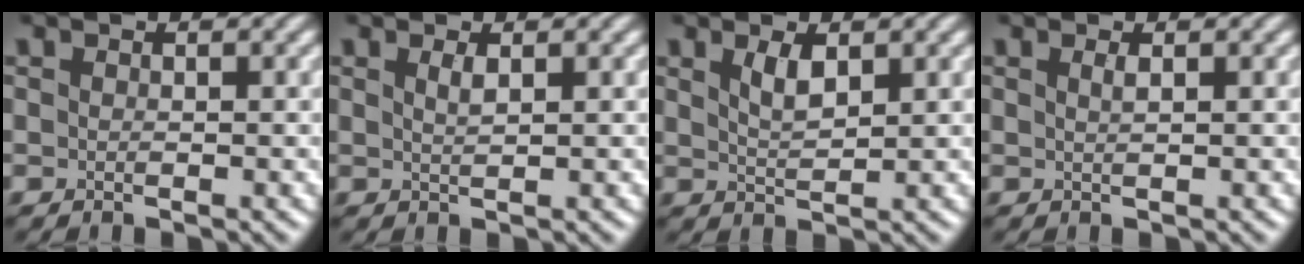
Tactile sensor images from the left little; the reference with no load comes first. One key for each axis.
{"total": 1.1, "fx": 0.6, "fy": 0.3, "fz": 0.9, "tx": -0.014, "ty": 0.002, "tz": 0.010}
{"total": 2.1, "fx": 1.2, "fy": 0.7, "fz": 1.6, "tx": -0.033, "ty": -0.002, "tz": 0.024}
{"total": 0.9, "fx": 0.4, "fy": 0.3, "fz": 0.7, "tx": -0.008, "ty": 0.002, "tz": 0.005}